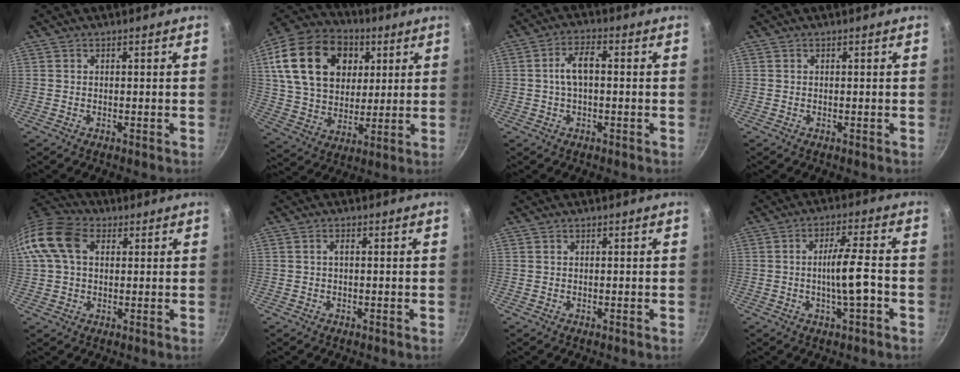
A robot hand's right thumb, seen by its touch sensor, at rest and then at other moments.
{"total": 24.7, "force": [7.5, 17.8, 15.4], "torque": [-0.257, 0.001, 0.129]}
{"total": 5.5, "force": [0.0, 2.7, 4.8], "torque": [-0.090, 0.022, -0.003]}
{"total": 0.0}
{"total": 12.5, "force": [3.3, 8.5, 8.6], "torque": [-0.160, 0.022, 0.043]}
{"total": 1.0, "force": [0.0, 0.4, 0.9], "torque": [-0.021, 0.006, -0.001]}
{"total": 0.0}
{"total": 7.4, "force": [-1.9, 1.2, 7.0], "torque": [-0.119, 0.019, -0.036]}